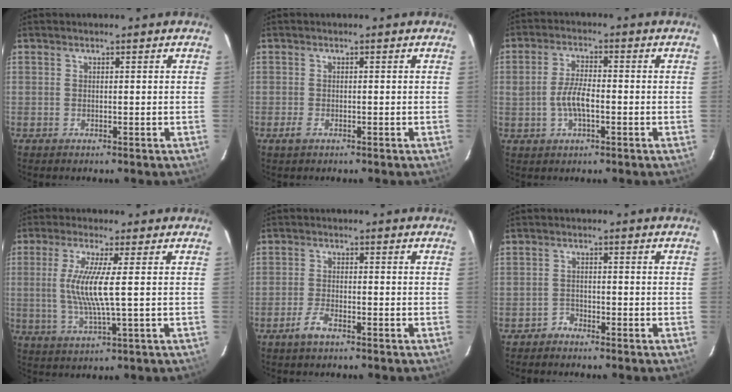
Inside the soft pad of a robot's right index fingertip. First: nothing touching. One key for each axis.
{"total": 1.6, "fx": -1.0, "fy": 0.8, "fz": 1.0, "tx": -0.020, "ty": -0.002, "tz": -0.019}
{"total": 5.8, "fx": -1.3, "fy": 2.3, "fz": 5.2, "tx": -0.104, "ty": 0.003, "tz": -0.022}
{"total": 8.5, "fx": 0.6, "fy": 0.0, "fz": 8.5, "tx": -0.170, "ty": -0.010, "tz": 0.015}
{"total": 3.5, "fx": -2.4, "fy": 1.1, "fz": 2.2, "tx": -0.058, "ty": 0.000, "tz": -0.049}
{"total": 1.8, "fx": -1.6, "fy": 0.8, "fz": -0.3, "tx": 0.005, "ty": 0.008, "tz": -0.031}